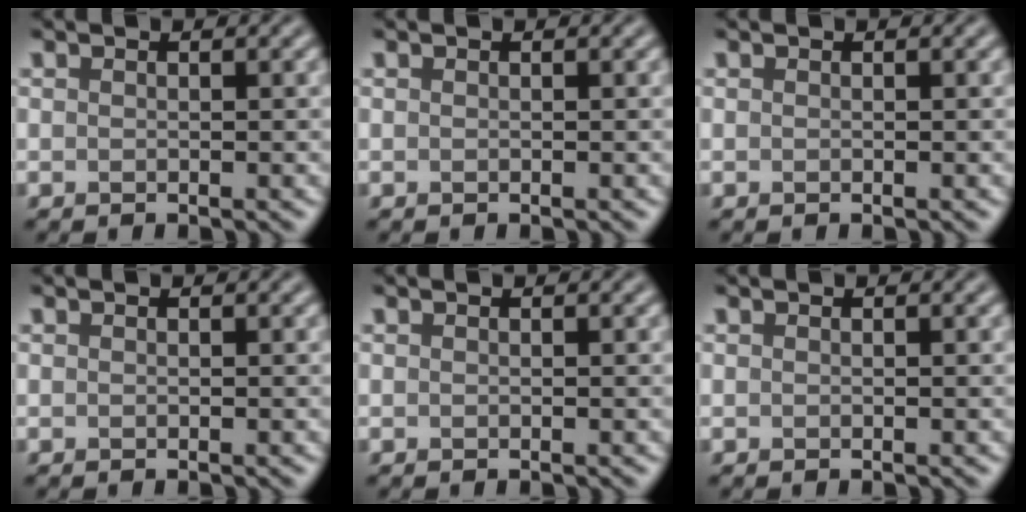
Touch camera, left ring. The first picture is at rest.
{"total": 0.0}
{"total": 0.0}
{"total": 0.0}
{"total": 0.0}
{"total": 0.0}